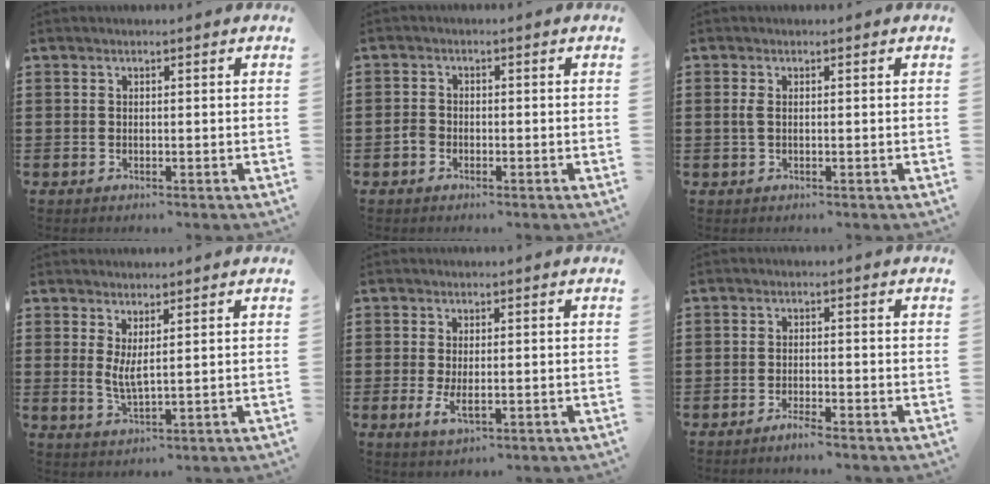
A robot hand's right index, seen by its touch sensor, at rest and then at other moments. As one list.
[{"total": 1.9, "force": [-0.9, 1.5, 0.9], "torque": [-0.033, -0.004, -0.023]}, {"total": 1.4, "force": [0.1, 0.6, 1.3], "torque": [-0.034, 0.000, -0.003]}, {"total": 3.2, "force": [1.5, 0.5, 2.7], "torque": [-0.063, -0.006, 0.027]}, {"total": 2.9, "force": [-0.4, 1.0, 2.6], "torque": [-0.063, -0.008, -0.009]}, {"total": 2.0, "force": [-1.7, 0.0, 0.9], "torque": [-0.016, 0.001, -0.032]}]